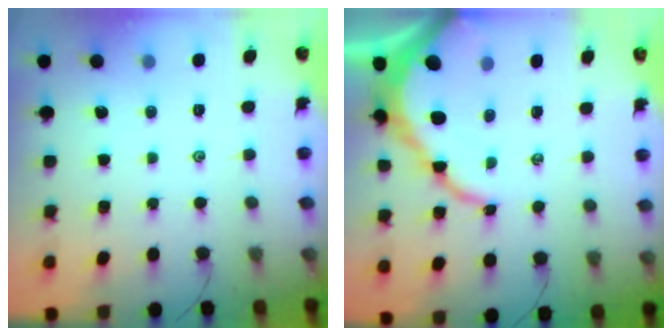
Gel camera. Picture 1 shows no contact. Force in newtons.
{"total": 11.6, "press": 11.6, "slide": 0.6}